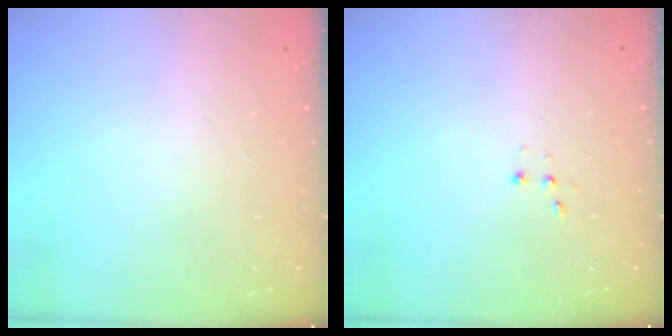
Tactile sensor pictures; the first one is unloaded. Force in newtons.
{"total": 2.8, "press": 2.7, "slide": 0.7}